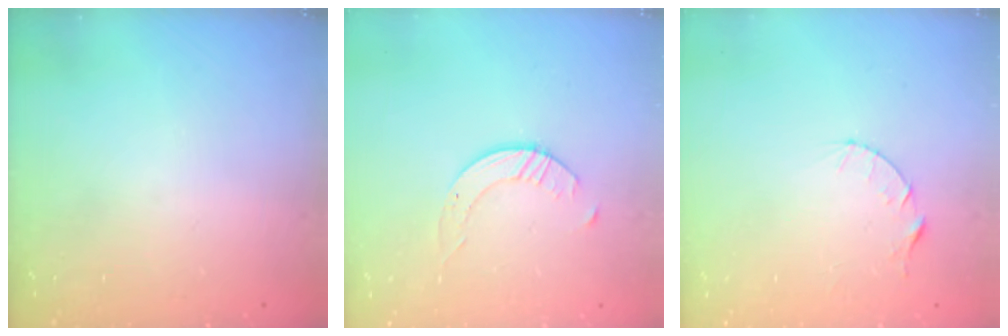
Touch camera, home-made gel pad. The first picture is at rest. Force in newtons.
{"total": 2.6, "press": 2.6, "slide": 0.3}
{"total": 4.3, "press": 4.2, "slide": 0.4}